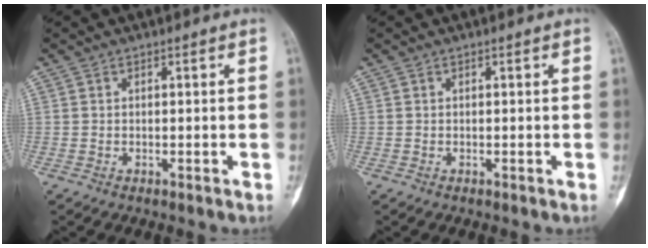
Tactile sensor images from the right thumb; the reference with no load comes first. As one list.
[{"total": 0.0}]